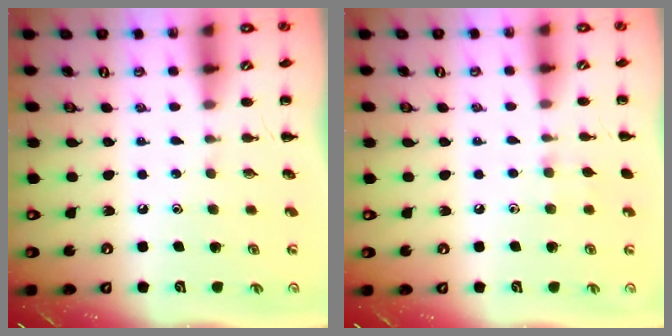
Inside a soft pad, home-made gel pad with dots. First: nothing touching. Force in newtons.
{"total": 4.7, "press": 4.3, "slide": 1.9}